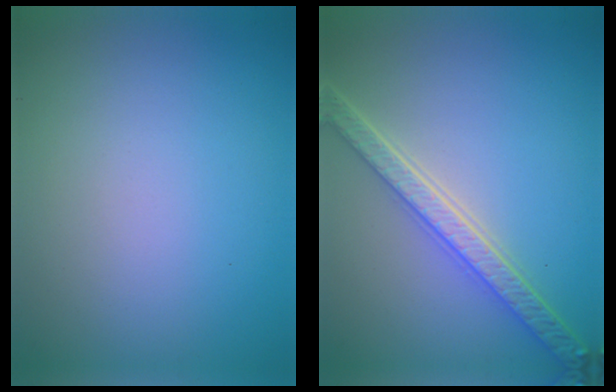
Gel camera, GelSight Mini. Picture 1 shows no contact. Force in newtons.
{"total": 4.9, "press": 3.9, "slide": 3.0}